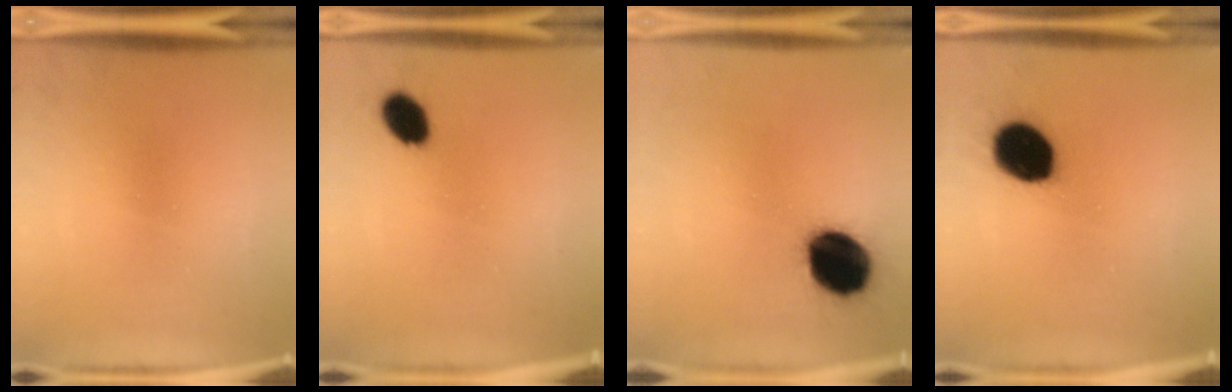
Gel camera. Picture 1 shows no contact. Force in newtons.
{"total": 5.5}
{"total": 17.4}
{"total": 15.0}